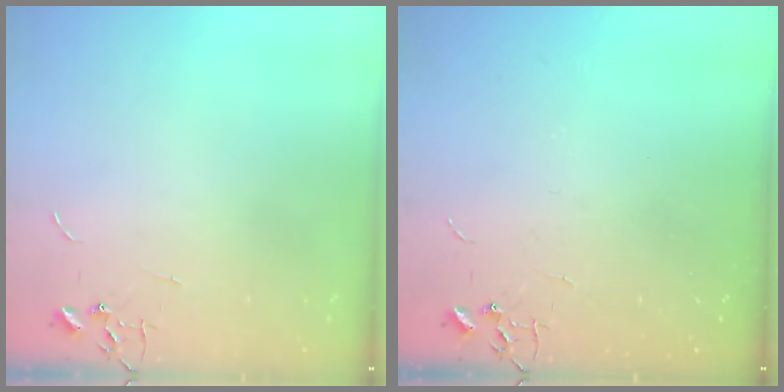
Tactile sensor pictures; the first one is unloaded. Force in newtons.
{"total": 0.0}